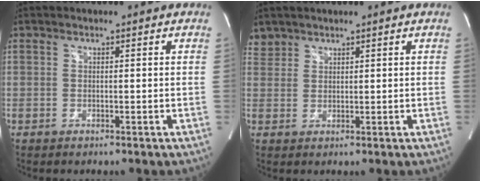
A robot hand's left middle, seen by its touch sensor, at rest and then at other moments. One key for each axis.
{"total": 2.3, "fx": 2.0, "fy": 1.1, "fz": -0.3, "tx": 0.009, "ty": 0.011, "tz": 0.039}